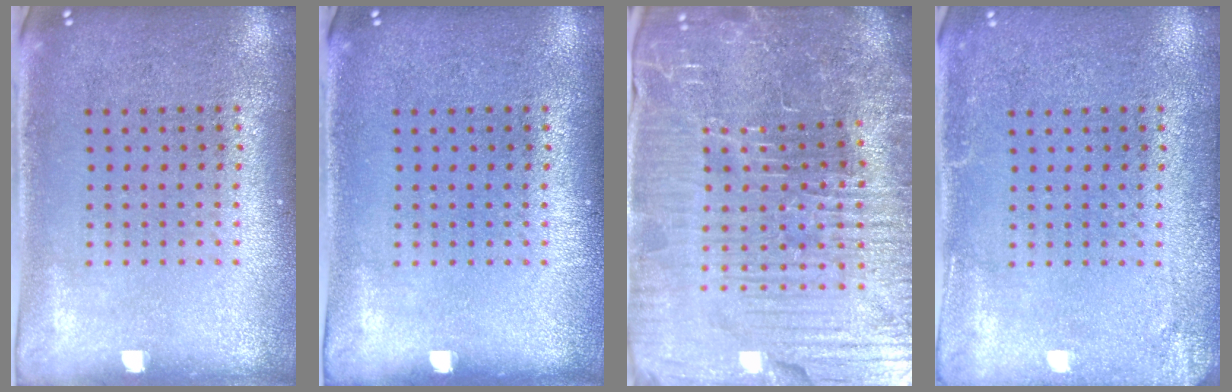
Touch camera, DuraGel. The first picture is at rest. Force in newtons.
{"total": 0.0}
{"total": 7.4, "press": 6.5, "slide": 3.5}
{"total": 2.0, "press": 1.9, "slide": 0.1}